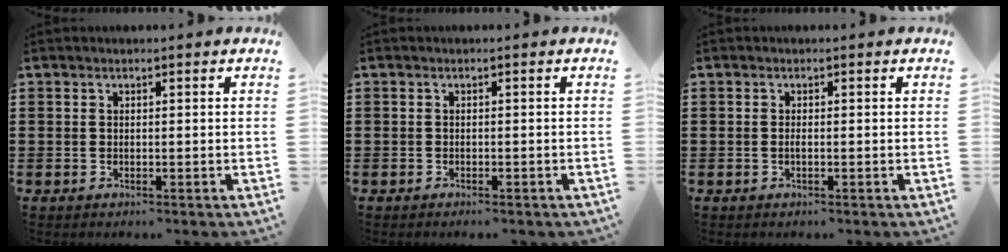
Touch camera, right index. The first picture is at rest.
{"total": 0.7, "force": [-0.6, 0.1, 0.2], "torque": [-0.006, -0.003, -0.012]}
{"total": 0.6, "force": [-0.3, 0.1, 0.5], "torque": [-0.011, -0.002, -0.004]}